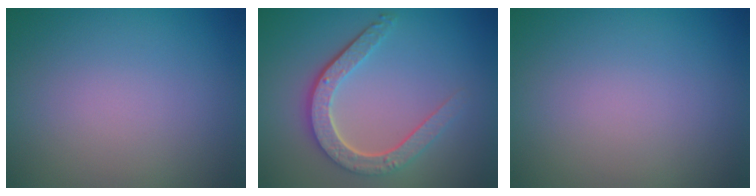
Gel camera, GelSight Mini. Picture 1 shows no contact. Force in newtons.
{"total": 4.7, "press": 3.6, "slide": 3.0}
{"total": 0.0}